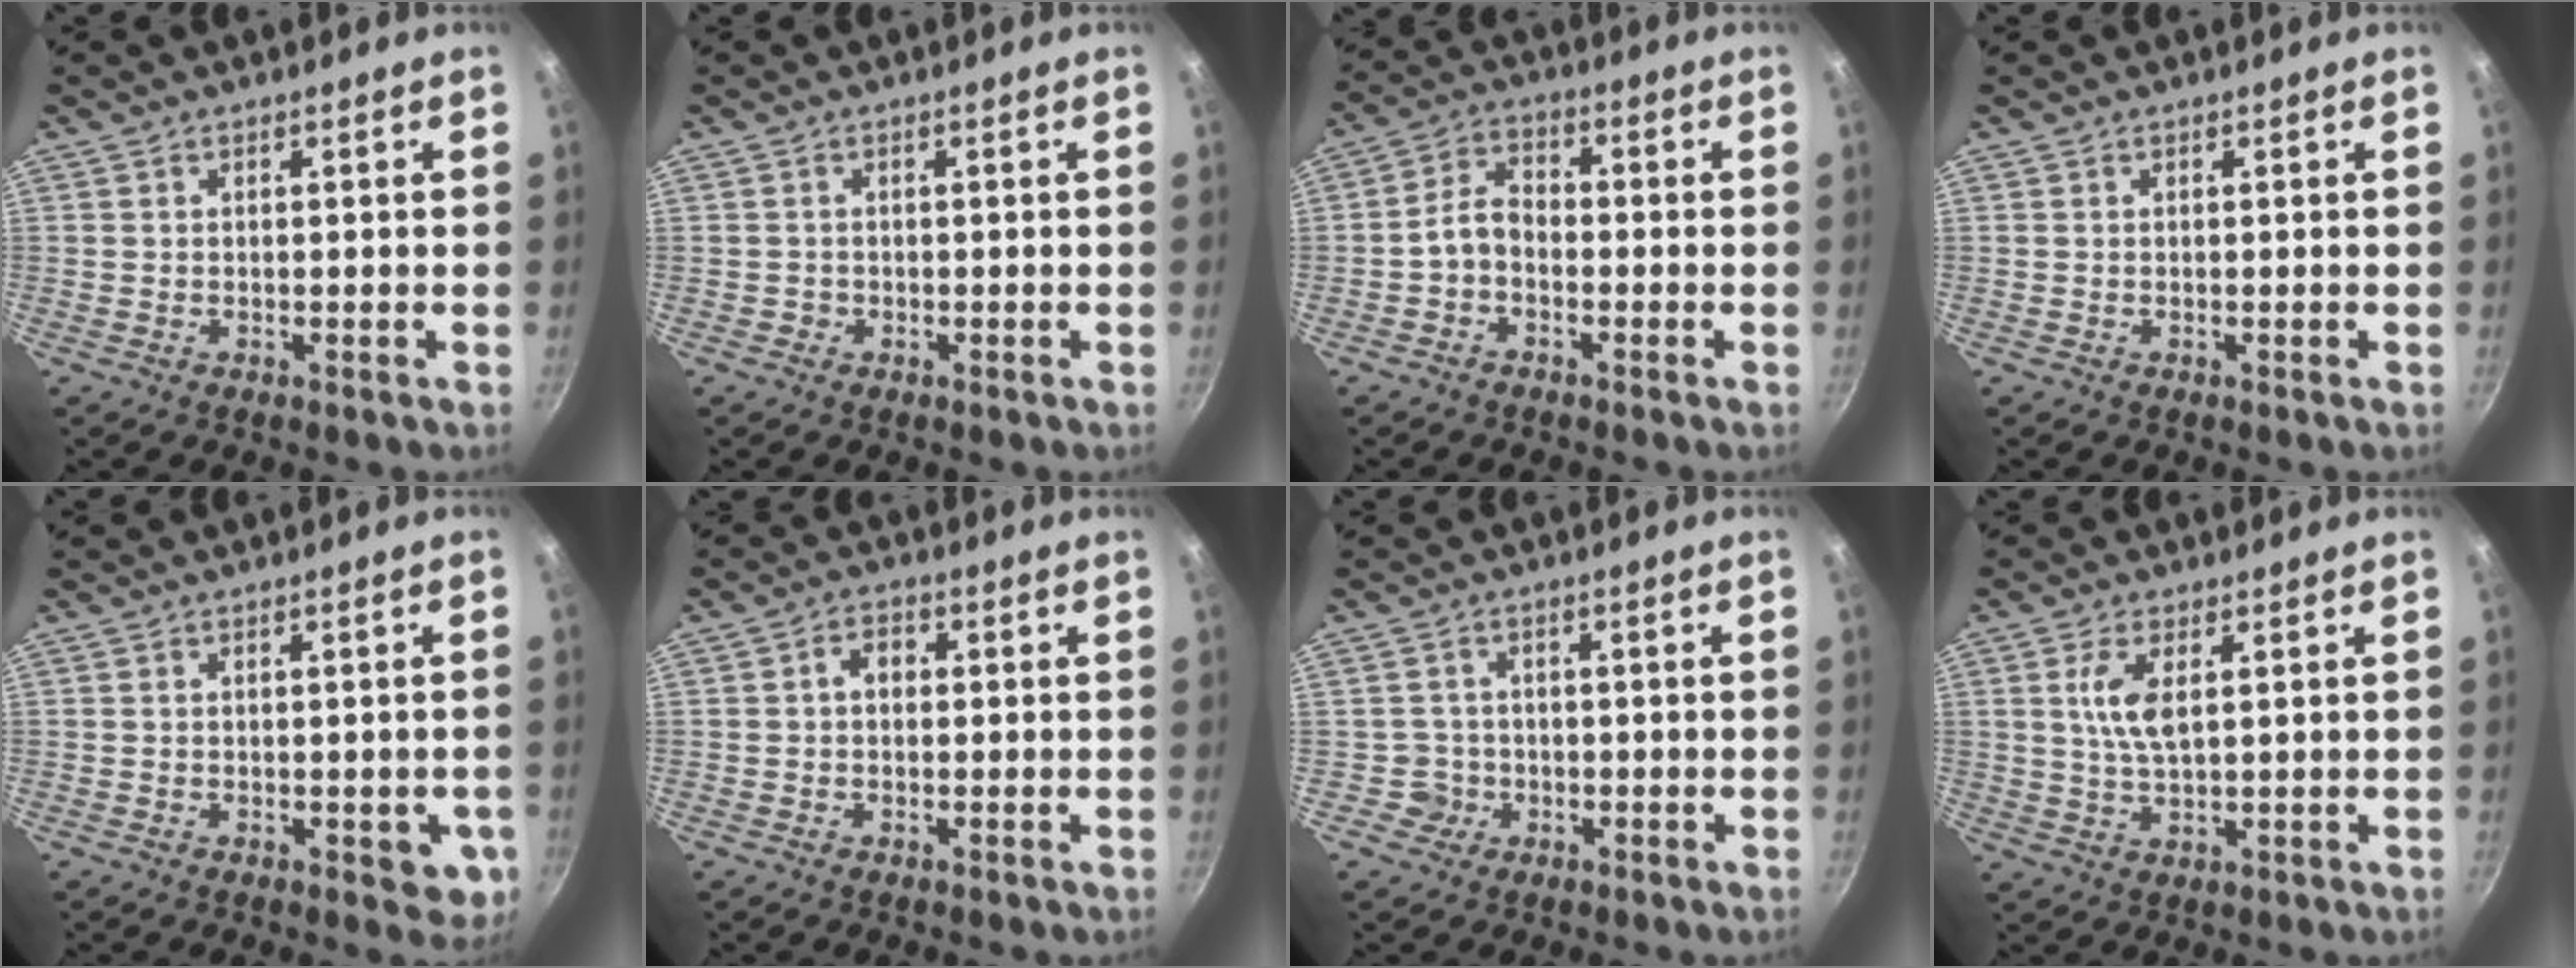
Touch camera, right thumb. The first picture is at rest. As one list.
[{"total": 0.8, "force": [-0.4, 0.7, 0.0], "torque": [0.001, 0.004, -0.006]}, {"total": 5.0, "force": [-1.8, 3.3, 3.3], "torque": [-0.054, 0.031, -0.043]}, {"total": 0.0}, {"total": 5.4, "force": [-1.3, 2.7, 4.5], "torque": [-0.034, 0.000, -0.015]}, {"total": 3.1, "force": [0.1, 2.3, 2.0], "torque": [-0.019, 0.010, -0.003]}, {"total": 3.0, "force": [-0.8, 2.9, 0.1], "torque": [0.021, 0.014, -0.012]}, {"total": 5.9, "force": [1.6, 2.3, 5.2], "torque": [-0.104, -0.004, 0.032]}]